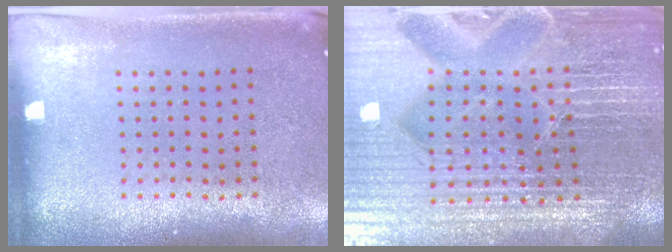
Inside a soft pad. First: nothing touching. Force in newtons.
{"total": 7.0, "press": 6.1, "slide": 3.4}